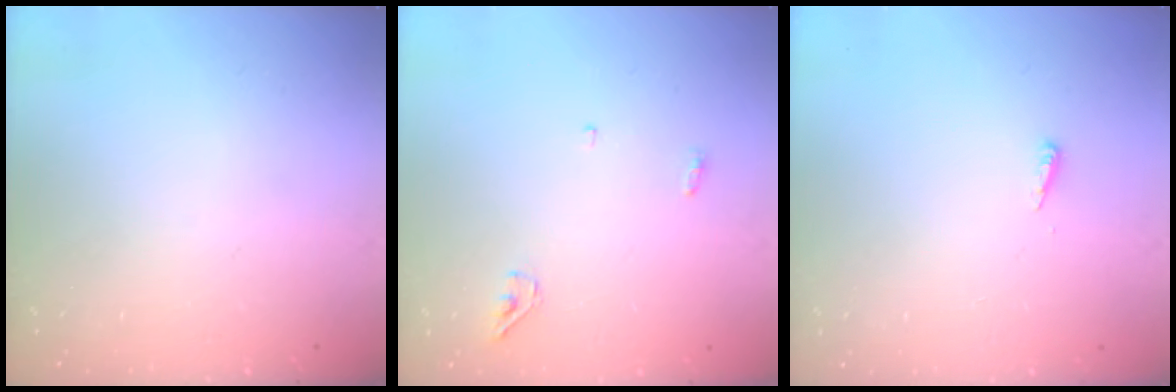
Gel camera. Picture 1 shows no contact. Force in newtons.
{"total": 3.4, "press": 3.3, "slide": 1.0}
{"total": 3.8, "press": 3.7, "slide": 0.6}